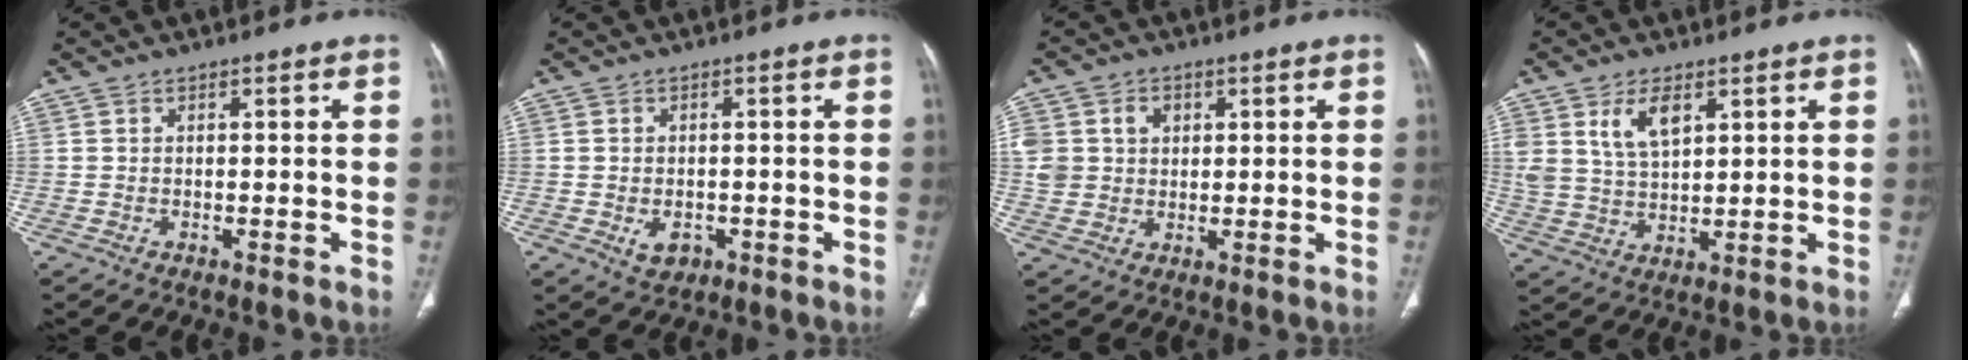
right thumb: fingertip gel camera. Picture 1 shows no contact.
{"total": 3.5, "force": [-1.2, 2.6, 2.1], "torque": [-0.027, 0.003, -0.008]}
{"total": 9.3, "force": [2.4, 7.9, 4.3], "torque": [-0.082, 0.003, 0.050]}
{"total": 7.5, "force": [3.6, 4.0, 5.2], "torque": [-0.090, -0.018, 0.078]}